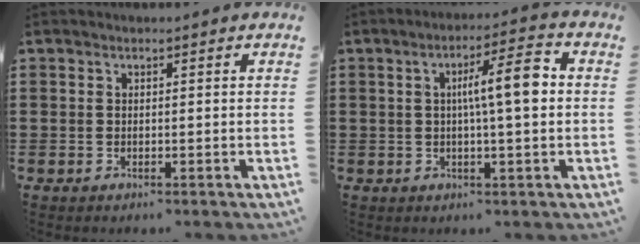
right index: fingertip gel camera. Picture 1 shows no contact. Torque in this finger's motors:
{"motor_torque": [0.45, -0.13, 0.25, 0.12]}